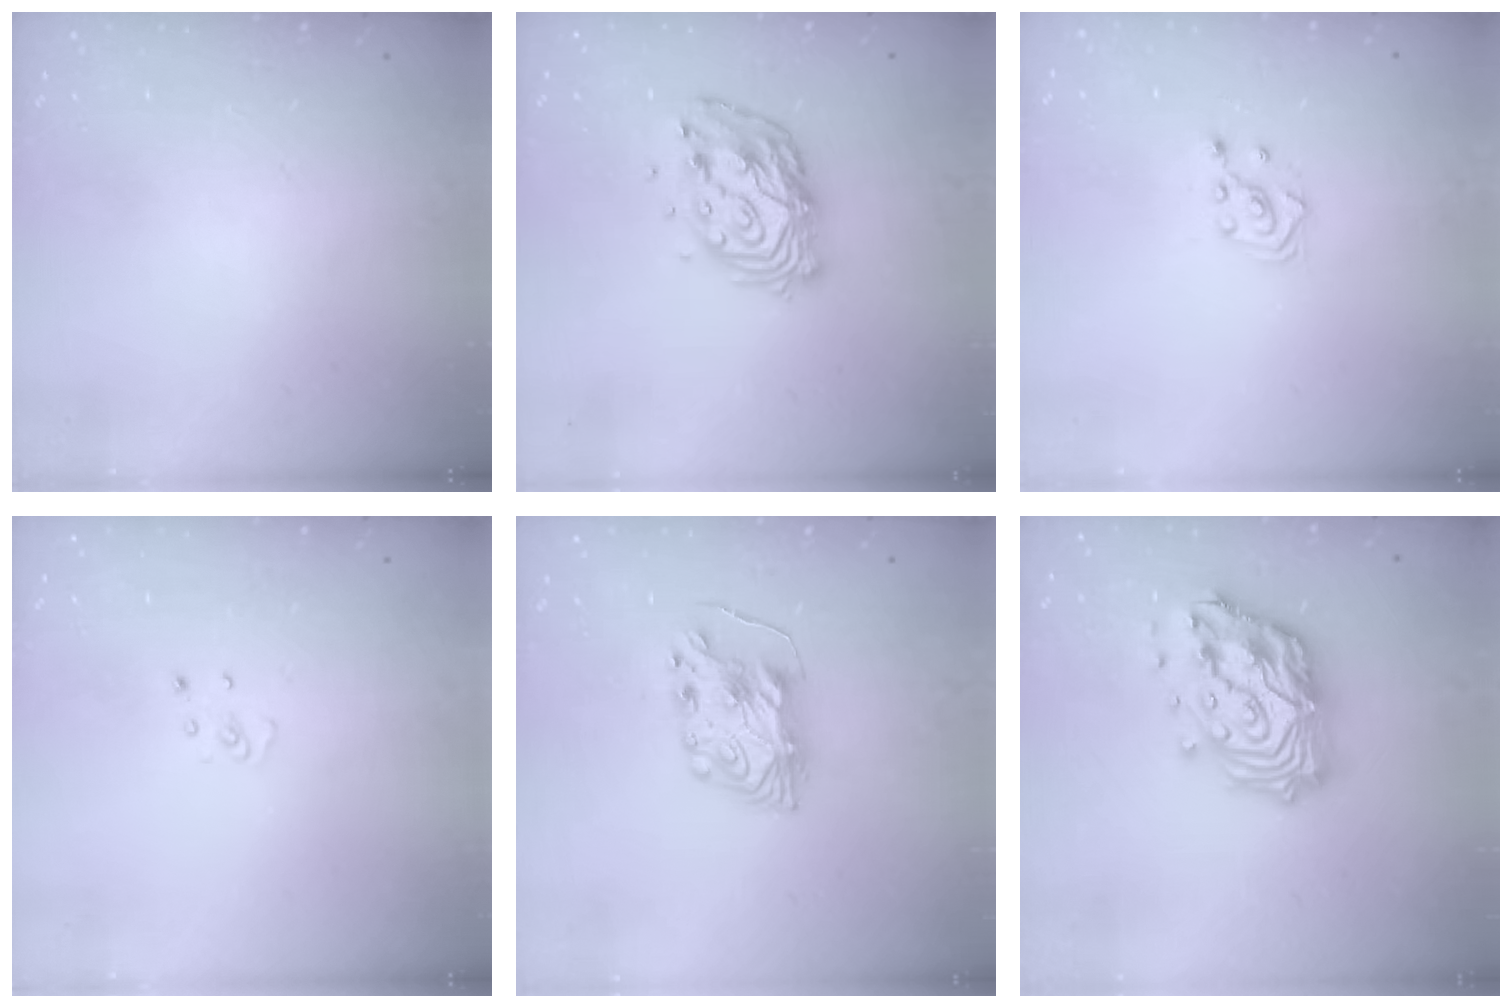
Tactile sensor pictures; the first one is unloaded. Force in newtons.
{"total": 13.7, "press": 13.7, "slide": 1.2}
{"total": 2.6, "press": 2.4, "slide": 1.0}
{"total": 2.5, "press": 2.5, "slide": 0.3}
{"total": 8.2, "press": 8.2, "slide": 0.6}
{"total": 19.2, "press": 19.1, "slide": 1.8}